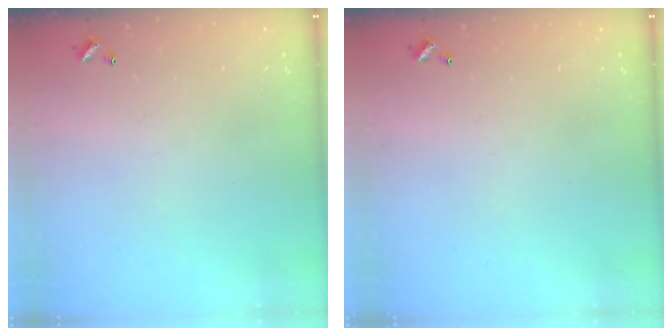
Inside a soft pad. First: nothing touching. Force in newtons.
{"total": 0.0}